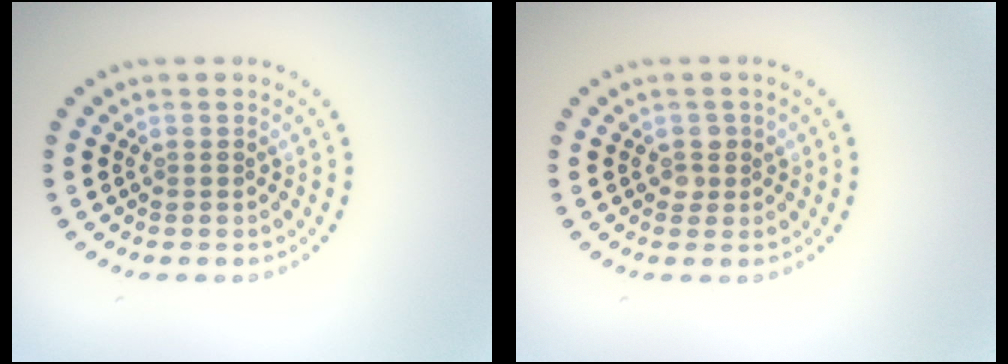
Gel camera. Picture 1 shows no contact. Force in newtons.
{"total": 1.2, "press": 1.1, "slide": 0.4}